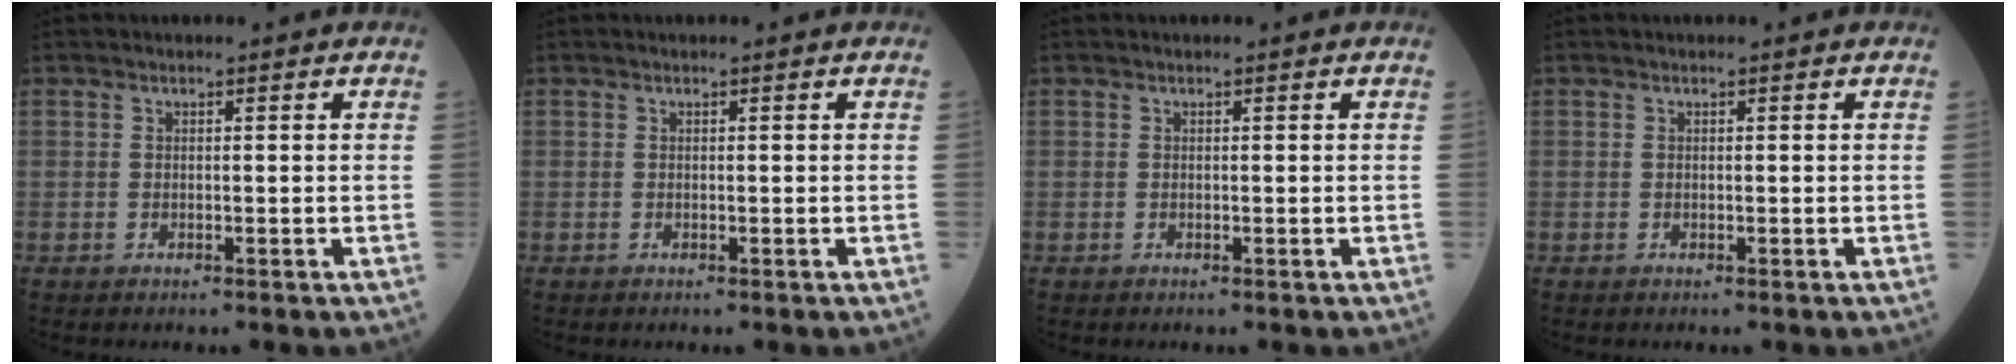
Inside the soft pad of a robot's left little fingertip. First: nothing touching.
{"total": 0.0}
{"total": 0.0}
{"total": 0.0}